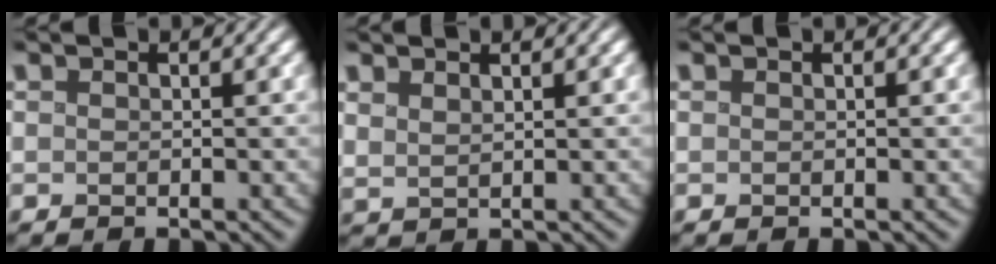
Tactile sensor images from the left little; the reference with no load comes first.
{"total": 1.3, "force": [1.2, 0.2, 0.4], "torque": [-0.015, 0.002, 0.031]}
{"total": 0.0}